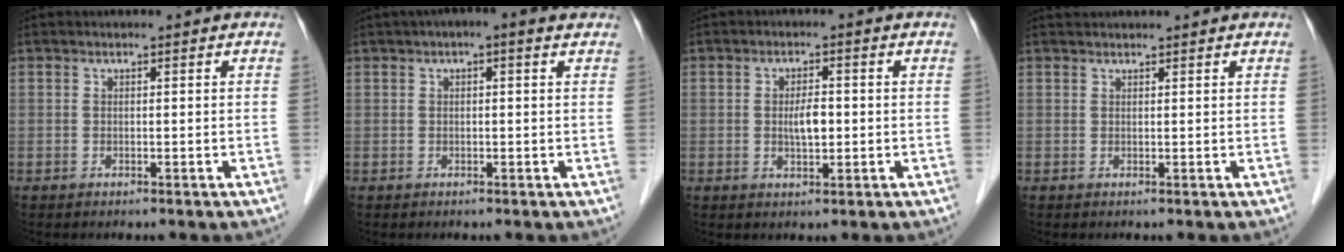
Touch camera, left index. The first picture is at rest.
{"total": 3.5, "force": [2.0, 0.9, 2.7], "torque": [-0.043, 0.027, 0.024]}
{"total": 3.4, "force": [-0.2, 1.2, 3.1], "torque": [-0.057, 0.001, -0.002]}
{"total": 2.4, "force": [2.3, 0.1, 0.4], "torque": [-0.006, 0.029, 0.038]}